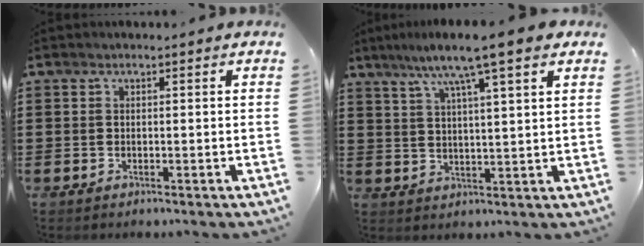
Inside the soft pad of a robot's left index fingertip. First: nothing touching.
{"total": 8.2, "force": [5.9, 0.3, 5.6], "torque": [-0.128, -0.009, 0.100]}